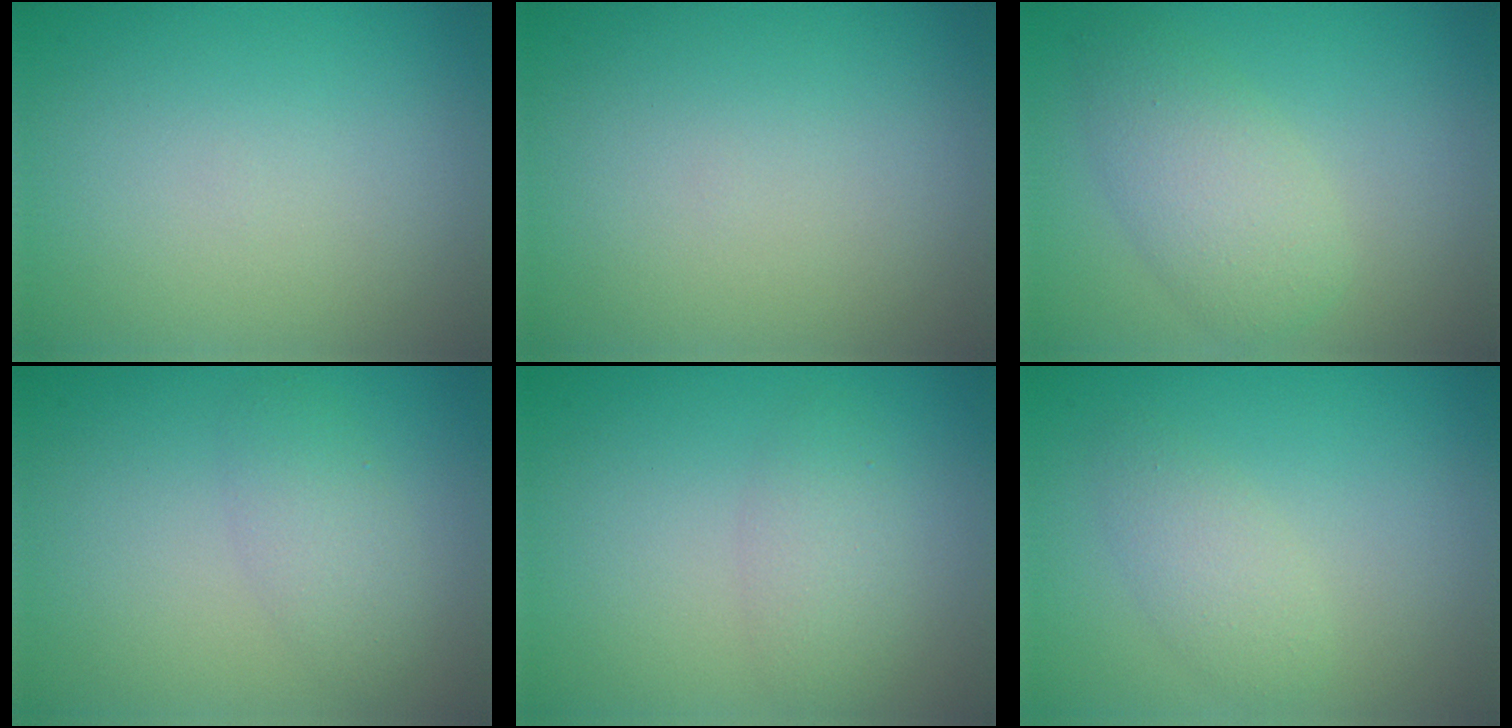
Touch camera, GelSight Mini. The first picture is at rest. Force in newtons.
{"total": 0.0}
{"total": 3.9, "press": 3.9, "slide": 0.1}
{"total": 2.4, "press": 2.4, "slide": 0.0}
{"total": 2.3, "press": 2.3, "slide": 0.1}
{"total": 2.1, "press": 2.1, "slide": 0.2}